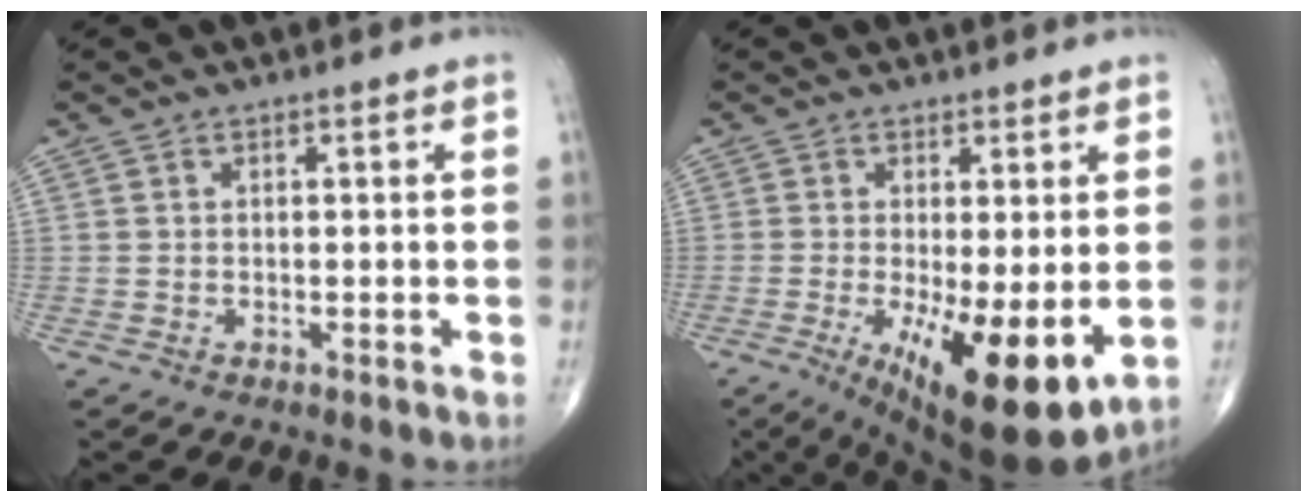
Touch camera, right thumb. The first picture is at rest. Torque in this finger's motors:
{"motor_torque": [2.24, 2.18, 0.61, -0.71, 0.49]}